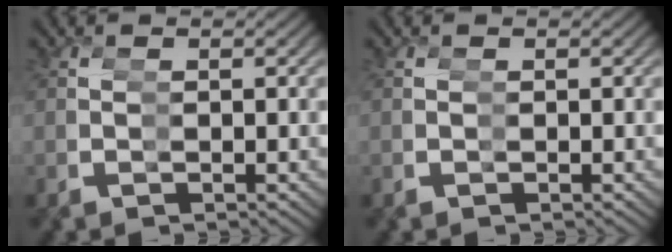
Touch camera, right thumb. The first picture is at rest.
{"total": 0.0}